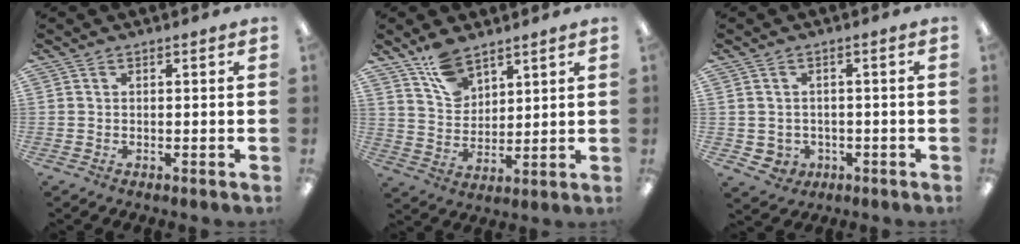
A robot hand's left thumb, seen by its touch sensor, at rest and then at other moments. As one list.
[{"total": 9.7, "force": [7.2, 5.2, 3.9], "torque": [-0.077, -0.031, 0.135]}, {"total": 2.8, "force": [-0.2, 2.7, 0.5], "torque": [-0.014, 0.005, -0.003]}]